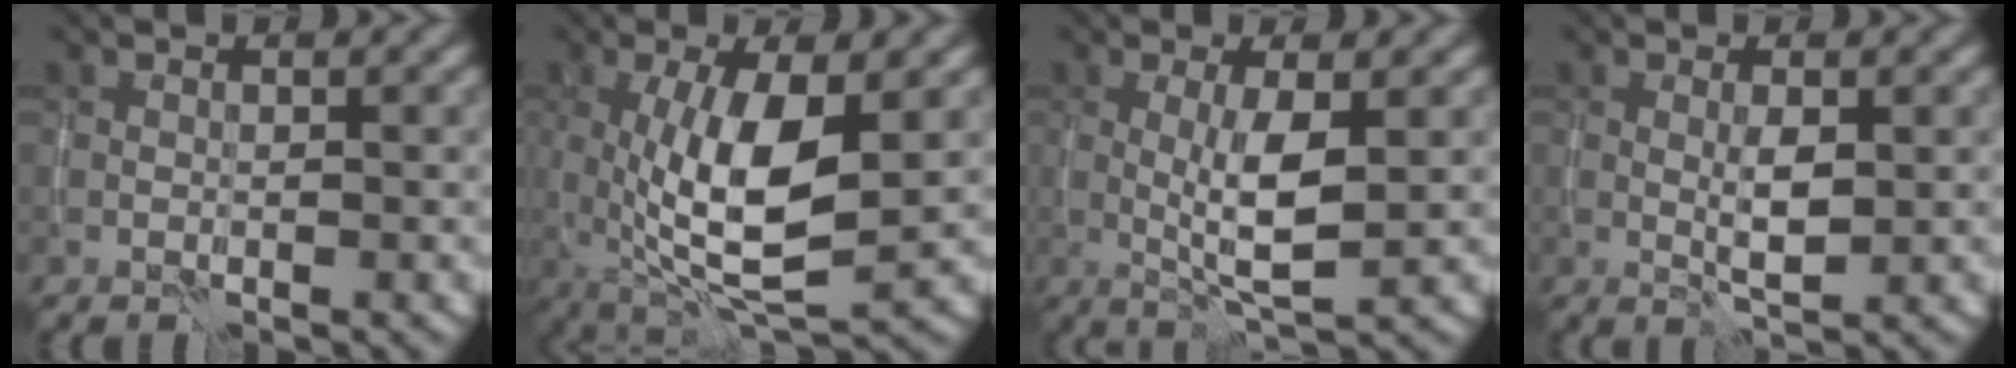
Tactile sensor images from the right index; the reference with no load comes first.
{"total": 8.5, "force": [0.3, 2.8, 8.0], "torque": [-0.150, -0.013, 0.009]}
{"total": 4.2, "force": [0.1, 0.8, 4.1], "torque": [-0.082, -0.003, 0.002]}
{"total": 1.9, "force": [0.2, 0.4, 1.8], "torque": [-0.039, -0.002, 0.004]}